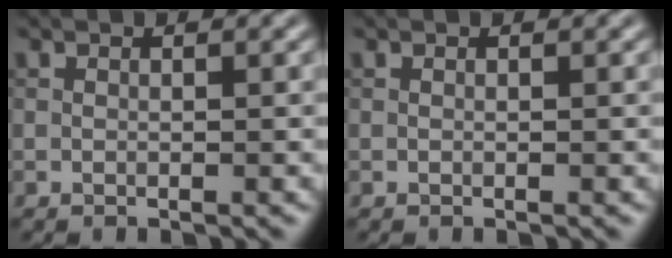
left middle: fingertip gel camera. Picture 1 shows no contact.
{"total": 0.0}